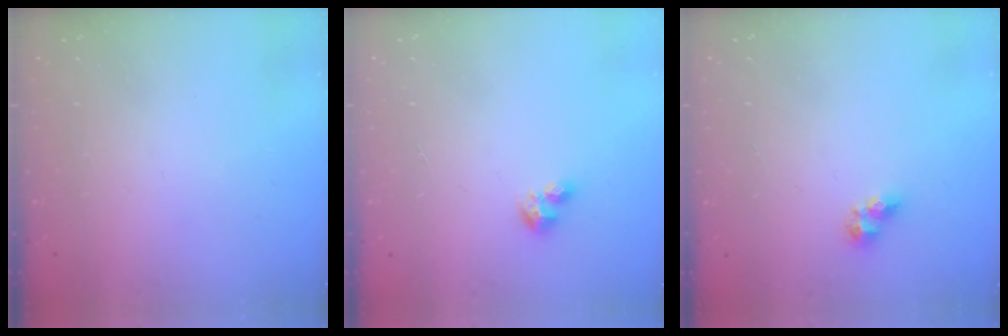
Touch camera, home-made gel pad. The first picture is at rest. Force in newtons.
{"total": 2.8, "press": 2.8, "slide": 0.2}
{"total": 6.7, "press": 6.7, "slide": 0.8}